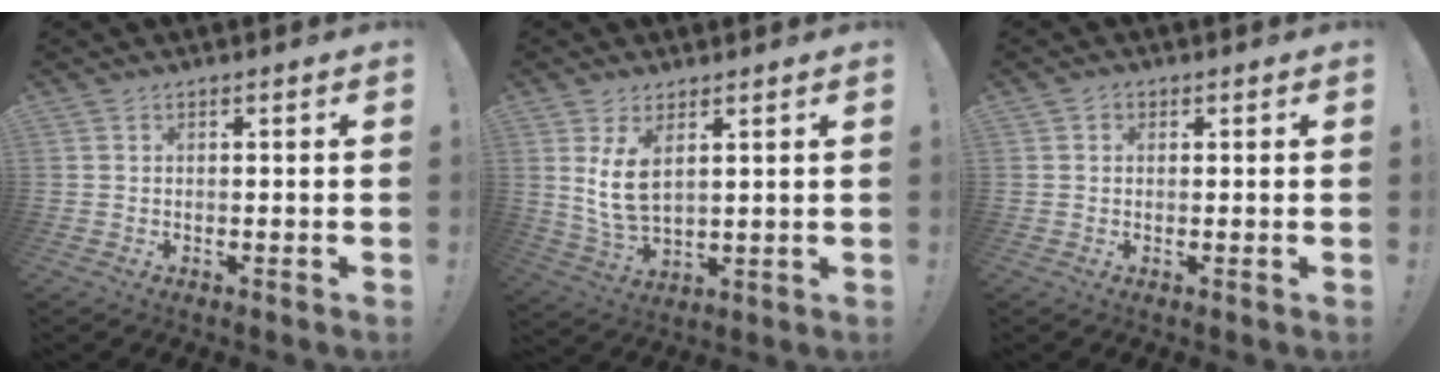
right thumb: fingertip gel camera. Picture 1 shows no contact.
{"total": 8.6, "force": [3.3, 4.5, 6.5], "torque": [-0.123, -0.016, 0.061]}
{"total": 1.3, "force": [0.2, 1.2, 0.5], "torque": [-0.011, 0.005, 0.002]}